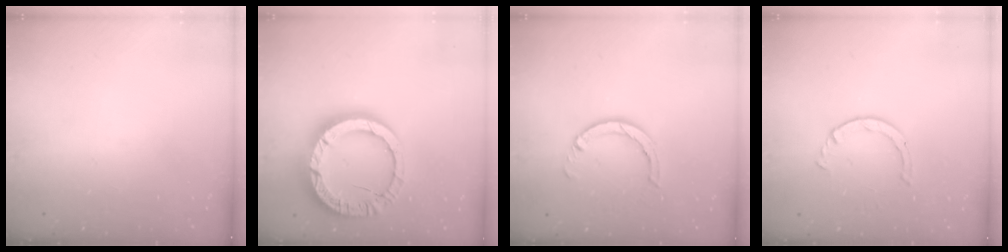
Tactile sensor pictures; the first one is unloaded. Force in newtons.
{"total": 18.6, "press": 18.5, "slide": 1.6}
{"total": 5.2, "press": 5.2, "slide": 0.4}
{"total": 2.6, "press": 2.6, "slide": 0.3}